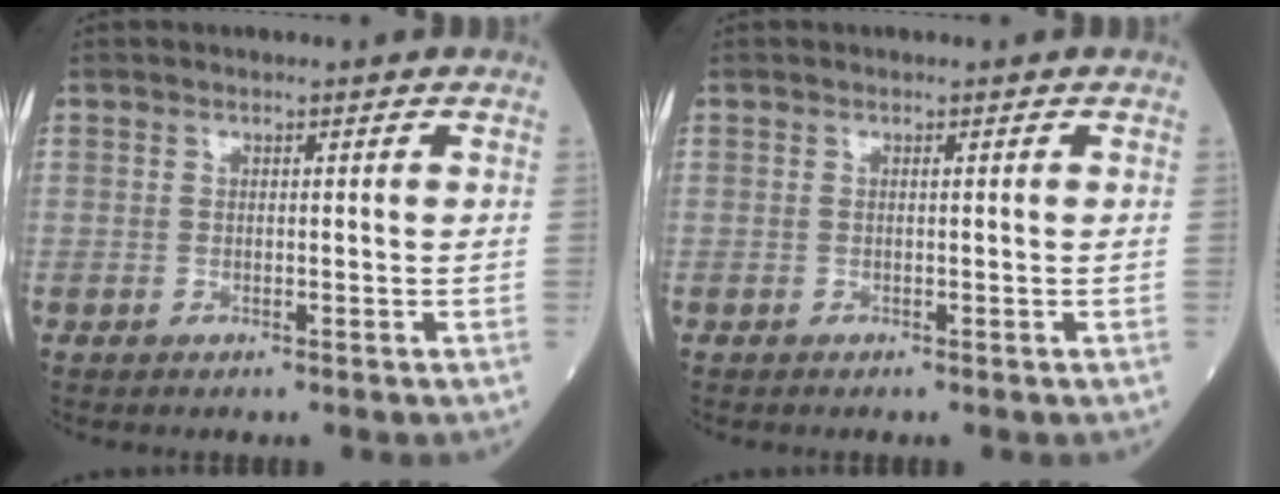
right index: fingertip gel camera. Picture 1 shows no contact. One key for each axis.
{"total": 0.0}